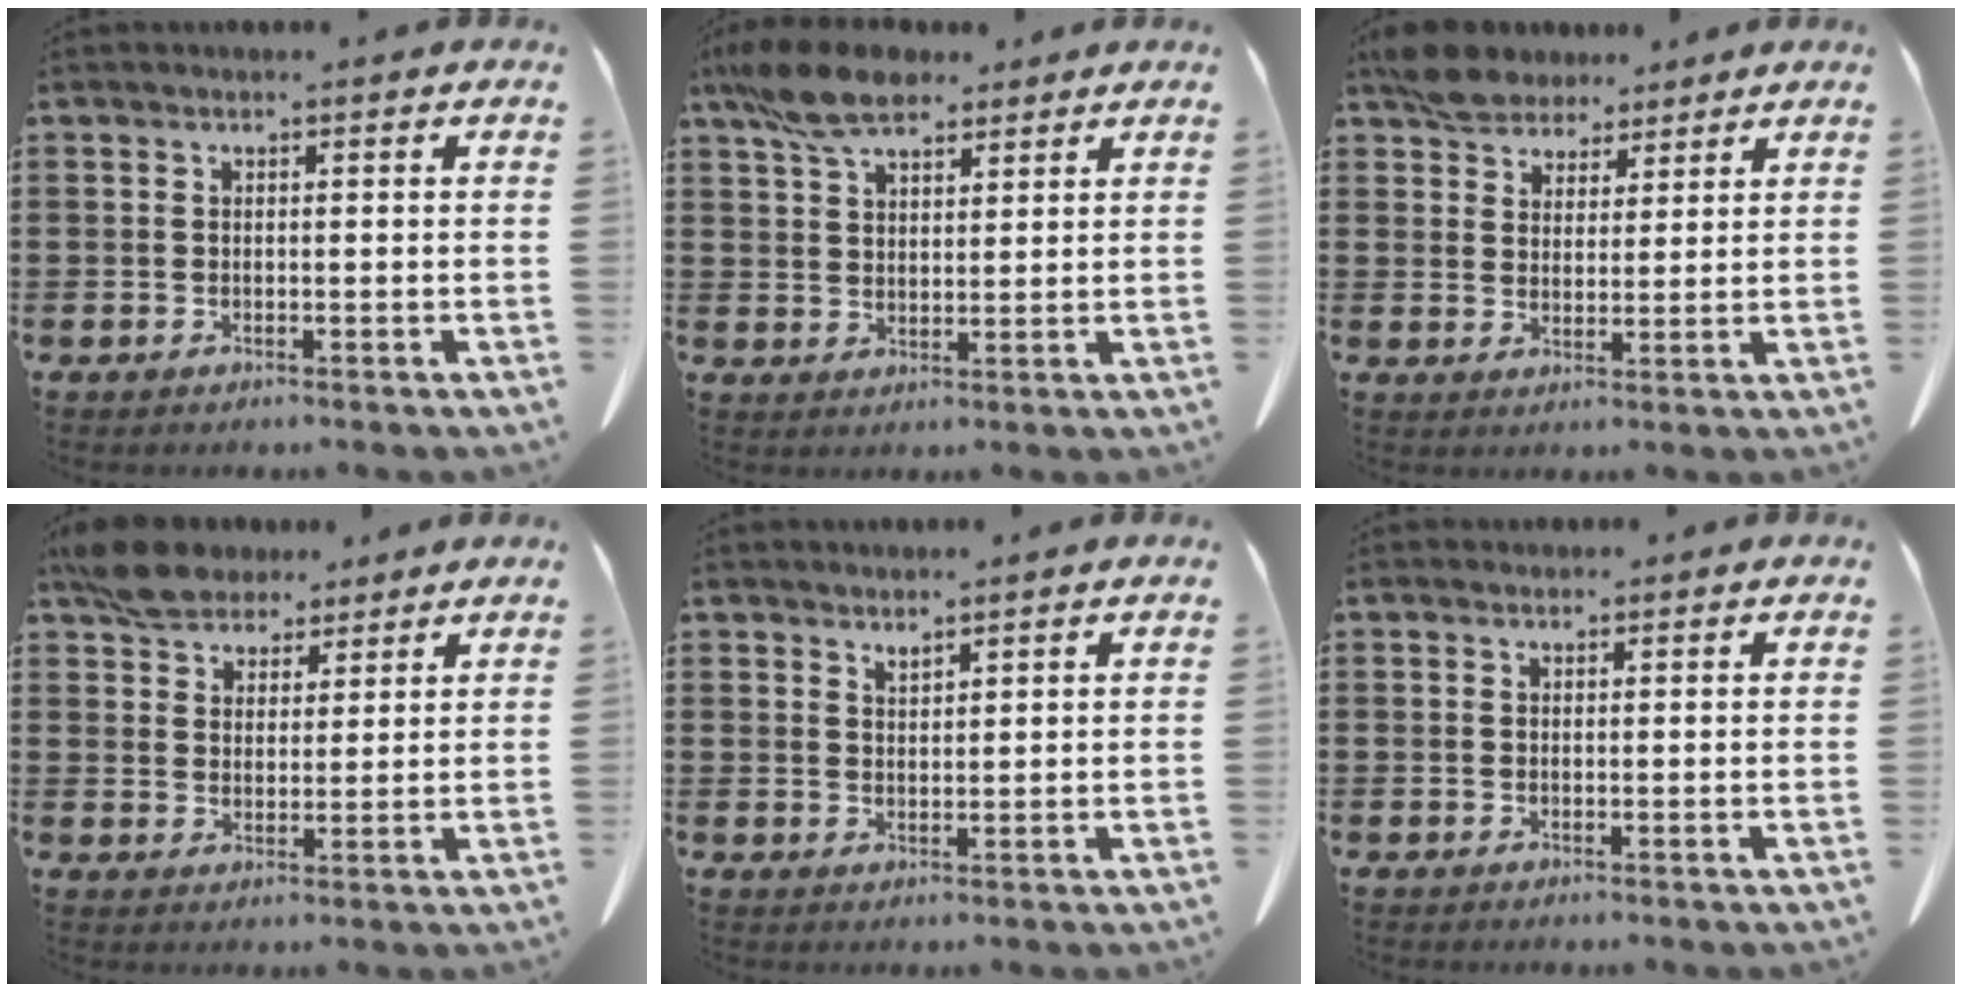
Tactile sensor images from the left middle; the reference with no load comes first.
{"total": 8.6, "force": [6.3, 3.4, 4.6], "torque": [-0.109, -0.004, 0.121]}
{"total": 5.5, "force": [4.8, 2.5, 1.0], "torque": [-0.040, -0.001, 0.094]}
{"total": 6.3, "force": [5.5, 2.7, 1.6], "torque": [-0.051, -0.003, 0.107]}
{"total": 1.8, "force": [1.8, 0.0, 0.2], "torque": [-0.007, -0.001, 0.035]}
{"total": 0.6, "force": [0.6, 0.1, 0.0], "torque": [-0.002, -0.001, 0.012]}